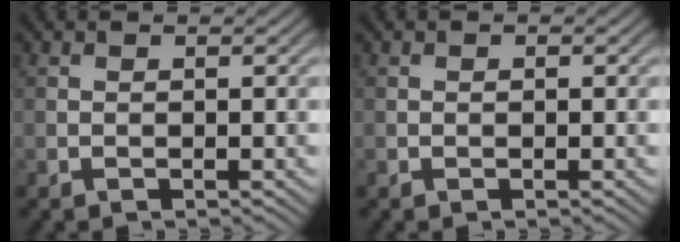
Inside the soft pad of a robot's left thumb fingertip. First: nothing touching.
{"total": 0.0}